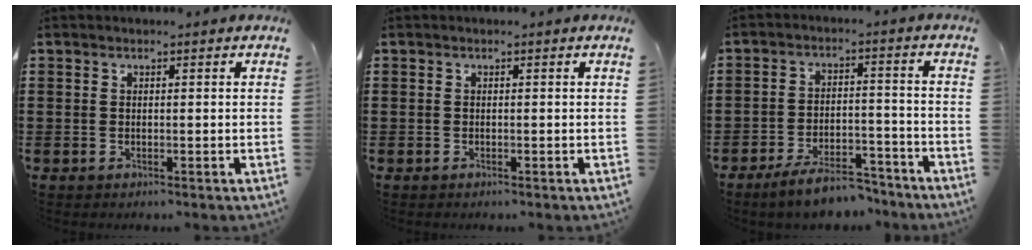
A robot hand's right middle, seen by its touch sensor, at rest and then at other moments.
{"total": 0.0}
{"total": 6.9, "force": [-6.1, 1.6, 2.9], "torque": [-0.053, 0.010, -0.114]}